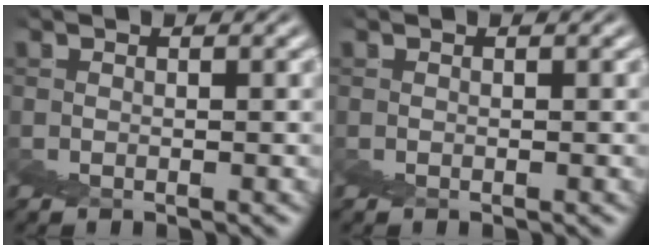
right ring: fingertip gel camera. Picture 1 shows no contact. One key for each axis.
{"total": 0.0}